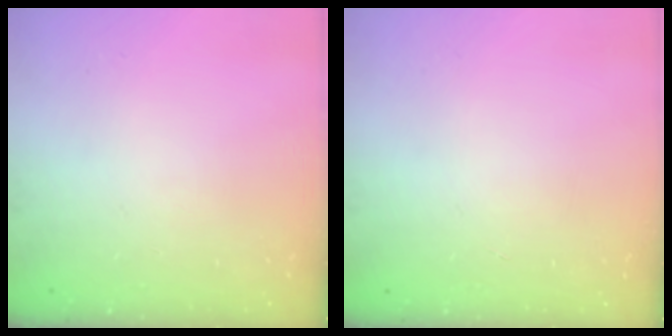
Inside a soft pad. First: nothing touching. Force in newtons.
{"total": 0.0}